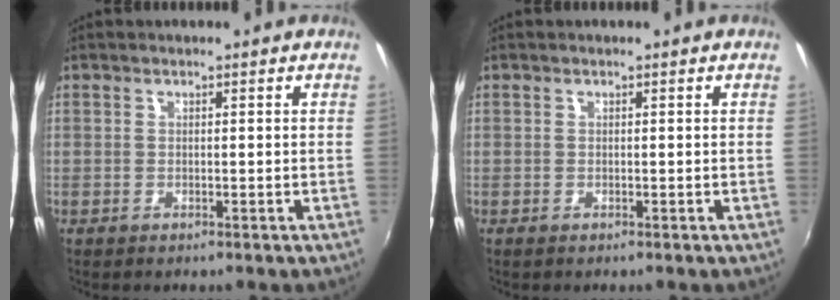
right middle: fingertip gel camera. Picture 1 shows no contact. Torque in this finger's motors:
{"motor_torque": [0.00, 0.00, -0.01, 0.00]}